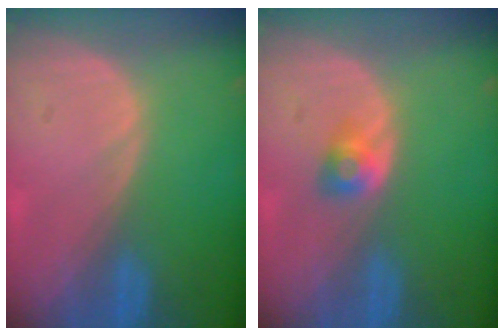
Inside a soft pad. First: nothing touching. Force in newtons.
{"total": 2.7, "press": 2.4, "slide": 1.2}